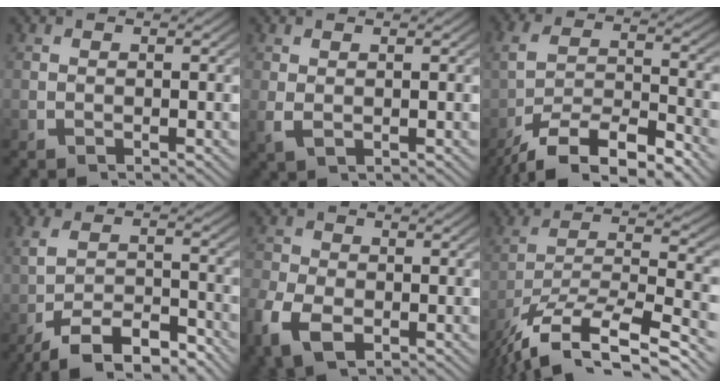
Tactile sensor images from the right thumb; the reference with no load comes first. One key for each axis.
{"total": 1.2, "fx": 0.3, "fy": 0.5, "fz": 1.0, "tx": -0.032, "ty": -0.004, "tz": 0.015}
{"total": 9.1, "fx": -4.9, "fy": 5.3, "fz": 5.5, "tx": -0.106, "ty": -0.030, "tz": -0.070}
{"total": 6.0, "fx": -3.9, "fy": 2.5, "fz": 3.7, "tx": -0.070, "ty": -0.014, "tz": -0.057}
{"total": 4.7, "fx": -1.8, "fy": 3.2, "fz": 2.8, "tx": -0.063, "ty": -0.019, "tz": -0.025}
{"total": 10.1, "fx": -5.3, "fy": 5.0, "fz": 7.0, "tx": -0.160, "ty": -0.043, "tz": -0.060}